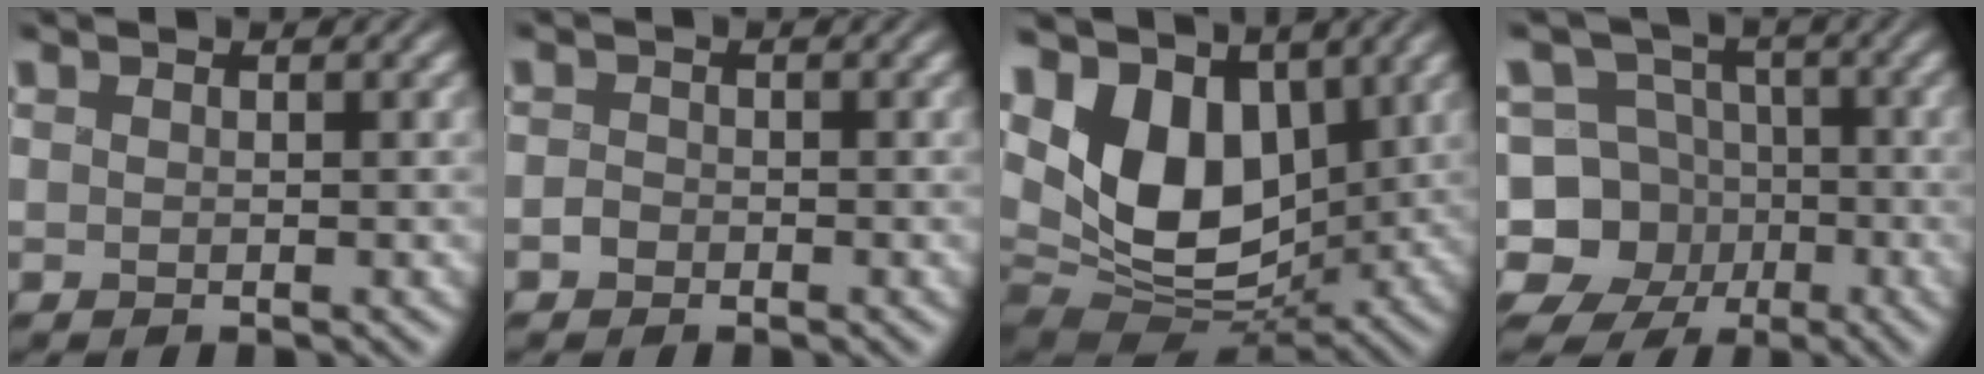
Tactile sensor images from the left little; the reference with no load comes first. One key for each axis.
{"total": 1.2, "fx": -0.9, "fy": 0.8, "fz": 0.2, "tx": 0.004, "ty": -0.001, "tz": -0.025}
{"total": 10.3, "fx": 2.6, "fy": 6.9, "fz": 7.2, "tx": -0.145, "ty": 0.004, "tz": 0.029}
{"total": 11.2, "fx": -4.9, "fy": 9.4, "fz": 3.4, "tx": -0.060, "ty": -0.005, "tz": -0.109}